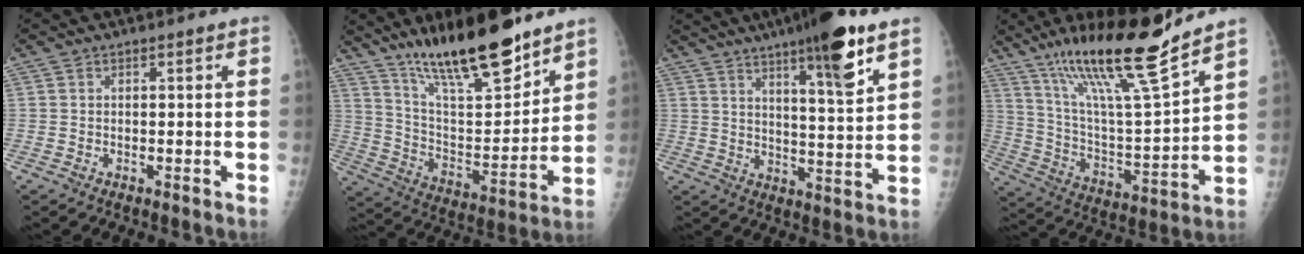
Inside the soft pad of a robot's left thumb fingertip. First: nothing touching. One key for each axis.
{"total": 21.9, "fx": 16.2, "fy": 5.7, "fz": 13.6, "tx": -0.196, "ty": -0.084, "tz": 0.281}
{"total": 14.4, "fx": 8.7, "fy": 2.1, "fz": 11.3, "tx": -0.163, "ty": -0.043, "tz": 0.132}
{"total": 21.3, "fx": 15.3, "fy": 2.2, "fz": 14.6, "tx": -0.235, "ty": -0.071, "tz": 0.275}